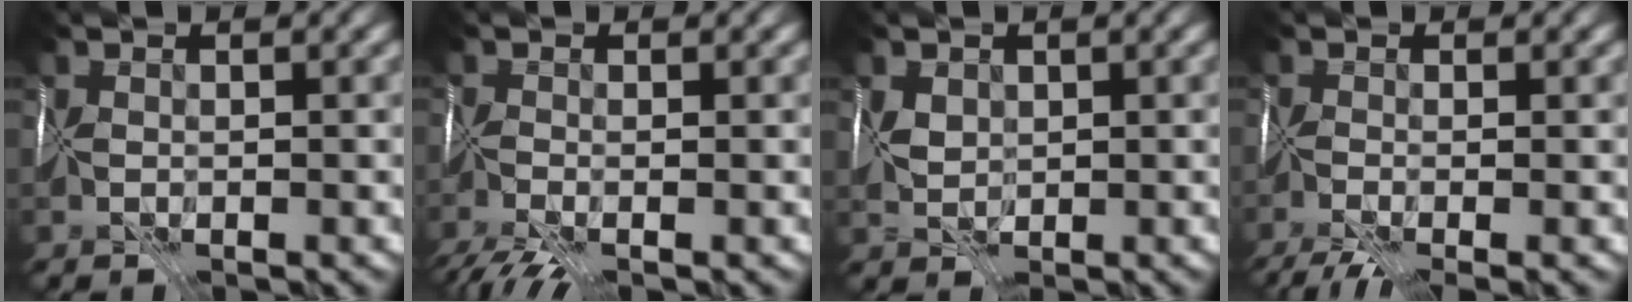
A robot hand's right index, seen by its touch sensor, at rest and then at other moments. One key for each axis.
{"total": 4.2, "fx": -3.1, "fy": 1.2, "fz": 2.5, "tx": -0.053, "ty": -0.029, "tz": -0.048}
{"total": 2.0, "fx": 0.9, "fy": 1.5, "fz": 0.8, "tx": -0.015, "ty": 0.007, "tz": 0.016}
{"total": 5.7, "fx": -3.8, "fy": 1.7, "fz": 3.8, "tx": -0.073, "ty": -0.034, "tz": -0.052}